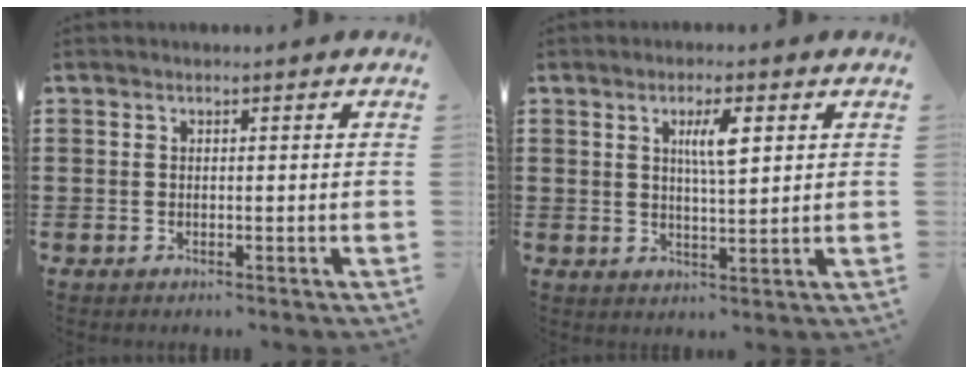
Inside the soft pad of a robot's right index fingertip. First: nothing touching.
{"total": 4.5, "force": [1.6, 1.0, 4.1], "torque": [-0.078, 0.005, 0.021]}